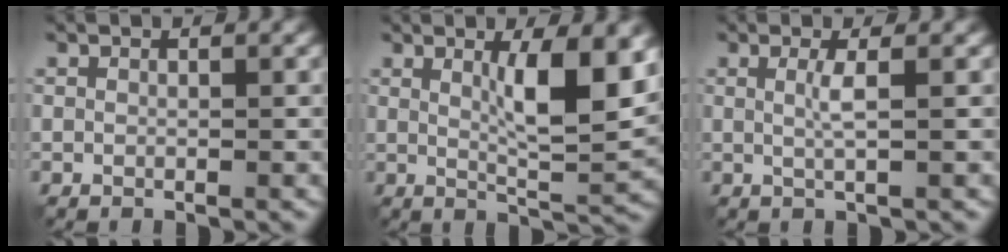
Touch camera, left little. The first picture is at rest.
{"total": 6.8, "force": [1.6, 1.6, 6.4], "torque": [-0.098, -0.010, 0.027]}
{"total": 1.6, "force": [-0.1, 0.2, 1.6], "torque": [-0.031, -0.002, -0.005]}